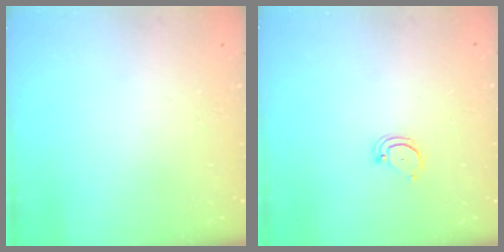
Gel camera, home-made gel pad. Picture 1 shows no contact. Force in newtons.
{"total": 2.7, "press": 2.7, "slide": 0.2}